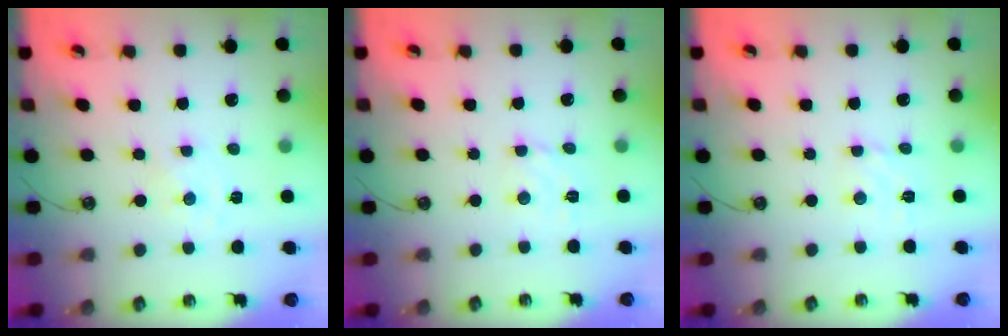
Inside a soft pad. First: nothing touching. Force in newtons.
{"total": 2.9, "press": 2.8, "slide": 0.3}
{"total": 2.6, "press": 2.6, "slide": 0.4}